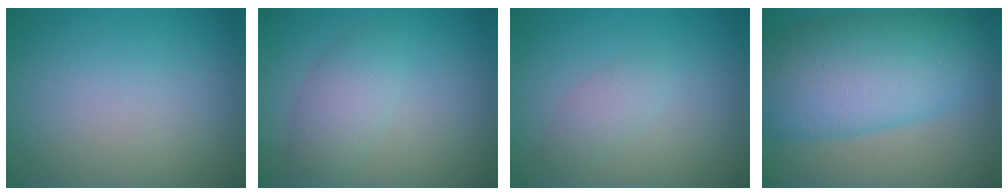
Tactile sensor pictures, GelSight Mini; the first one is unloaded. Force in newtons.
{"total": 2.8, "press": 2.8, "slide": 0.1}
{"total": 1.5, "press": 1.5, "slide": 0.0}
{"total": 11.5, "press": 11.5, "slide": 0.2}